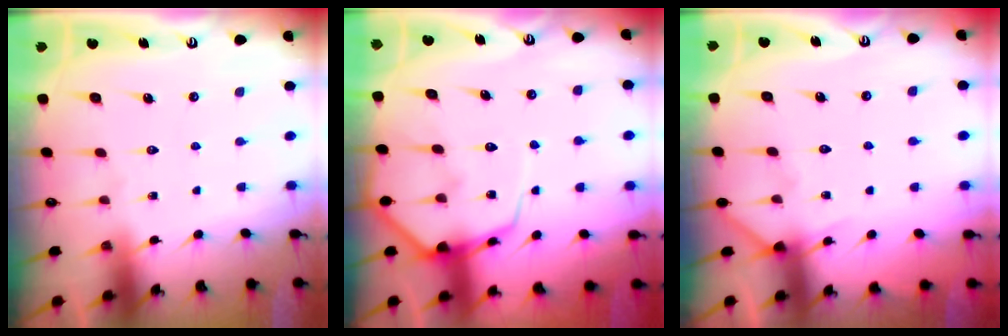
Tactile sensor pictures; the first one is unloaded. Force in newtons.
{"total": 8.8, "press": 8.7, "slide": 1.0}
{"total": 4.8, "press": 4.8, "slide": 0.6}